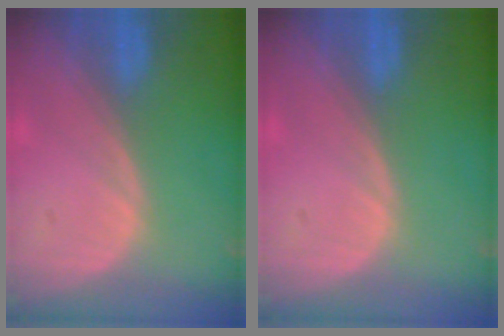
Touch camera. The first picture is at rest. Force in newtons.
{"total": 0.0}